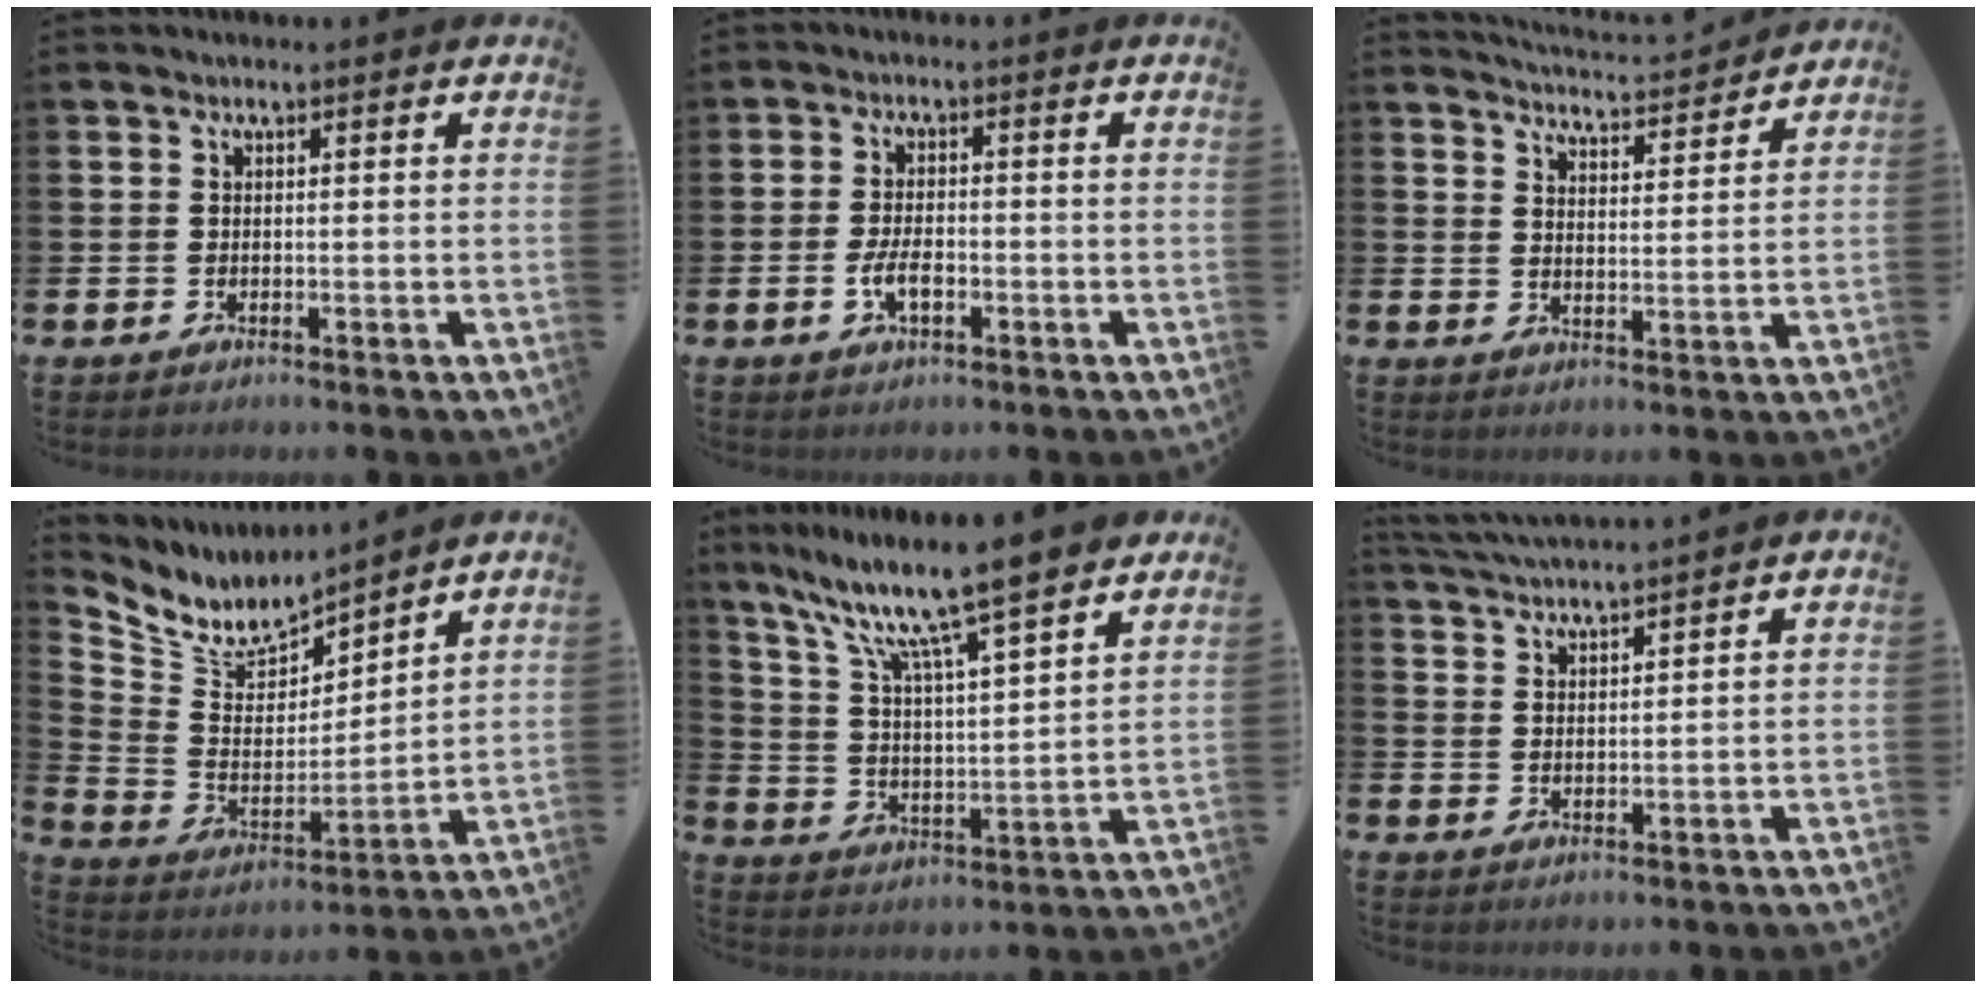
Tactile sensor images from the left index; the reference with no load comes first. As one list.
[{"total": 3.4, "force": [-1.0, 1.6, 2.8], "torque": [-0.044, 0.002, -0.019]}, {"total": 4.6, "force": [4.6, 0.0, 0.2], "torque": [-0.011, -0.041, 0.078]}, {"total": 7.2, "force": [6.8, 2.4, 1.0], "torque": [-0.062, -0.056, 0.119]}, {"total": 12.0, "force": [10.1, 1.3, 6.4], "torque": [-0.144, -0.064, 0.166]}, {"total": 3.5, "force": [3.5, -0.6, 0.1], "torque": [-0.013, -0.019, 0.062]}]